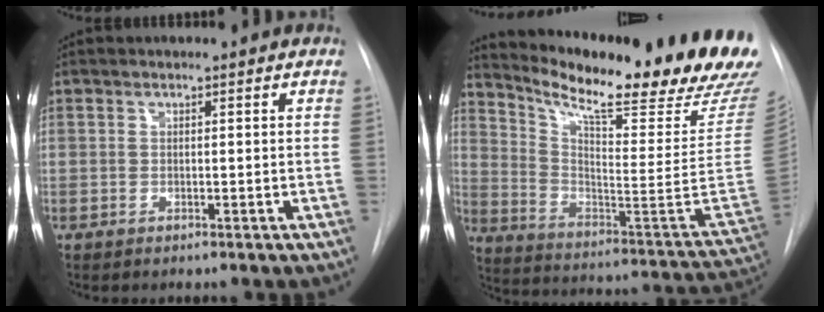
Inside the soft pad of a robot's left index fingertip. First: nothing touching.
{"total": 28.3, "force": [23.2, 0.9, 16.2], "torque": [-0.268, -0.081, 0.323]}